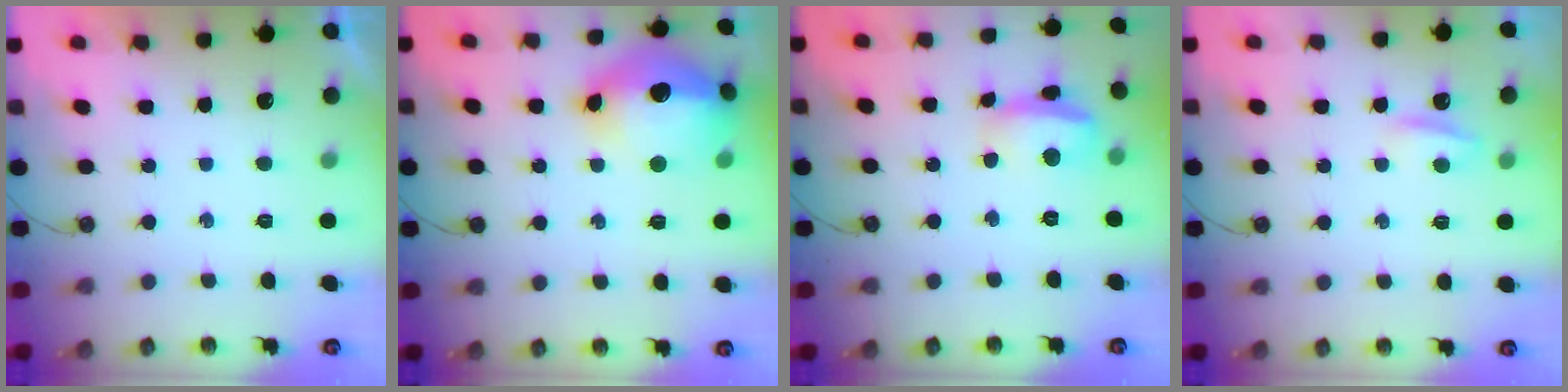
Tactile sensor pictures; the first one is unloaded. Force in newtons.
{"total": 22.1, "press": 19.7, "slide": 10.2}
{"total": 10.8, "press": 10.7, "slide": 1.5}
{"total": 4.5, "press": 4.4, "slide": 0.8}